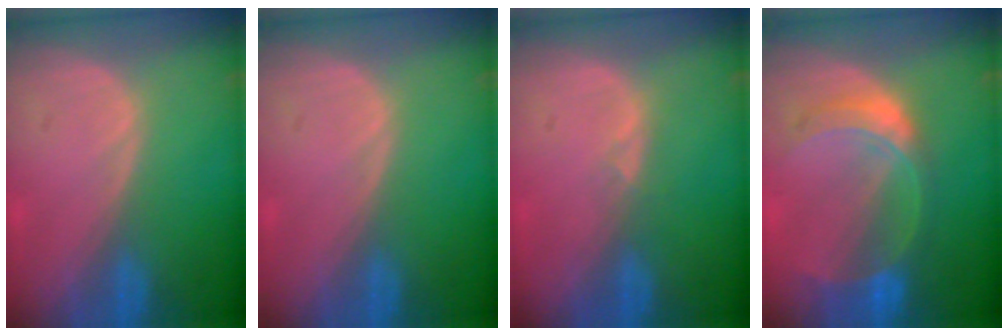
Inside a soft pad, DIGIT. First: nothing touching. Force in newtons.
{"total": 0.0}
{"total": 0.7, "press": 0.6, "slide": 0.3}
{"total": 7.6, "press": 6.6, "slide": 3.8}